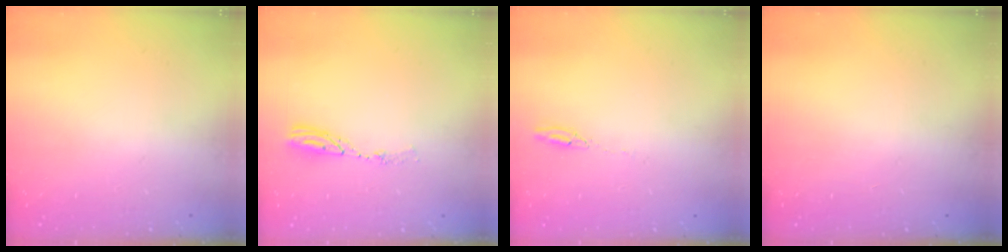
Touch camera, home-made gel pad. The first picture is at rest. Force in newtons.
{"total": 5.2, "press": 5.2, "slide": 0.3}
{"total": 2.7, "press": 2.7, "slide": 0.2}
{"total": 0.0}